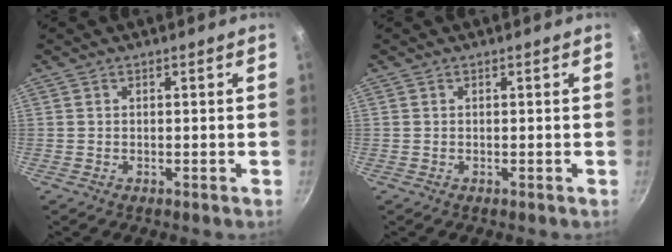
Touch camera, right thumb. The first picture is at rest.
{"total": 0.0}